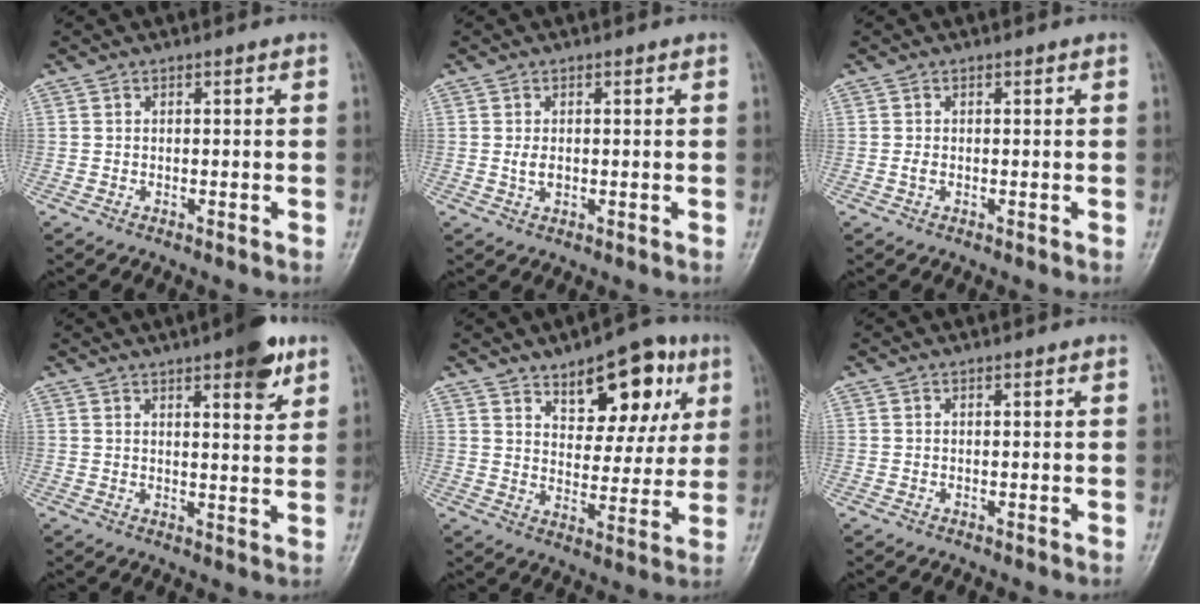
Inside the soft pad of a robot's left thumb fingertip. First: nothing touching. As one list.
[{"total": 2.0, "force": [0.0, 1.3, 1.5], "torque": [-0.028, -0.003, 0.002]}, {"total": 0.9, "force": [-0.1, 0.6, 0.7], "torque": [-0.013, -0.001, -0.003]}, {"total": 8.2, "force": [4.7, 2.3, 6.3], "torque": [-0.068, -0.020, 0.060]}, {"total": 14.8, "force": [7.6, 7.4, 10.4], "torque": [-0.092, -0.029, 0.111]}, {"total": 0.0}]